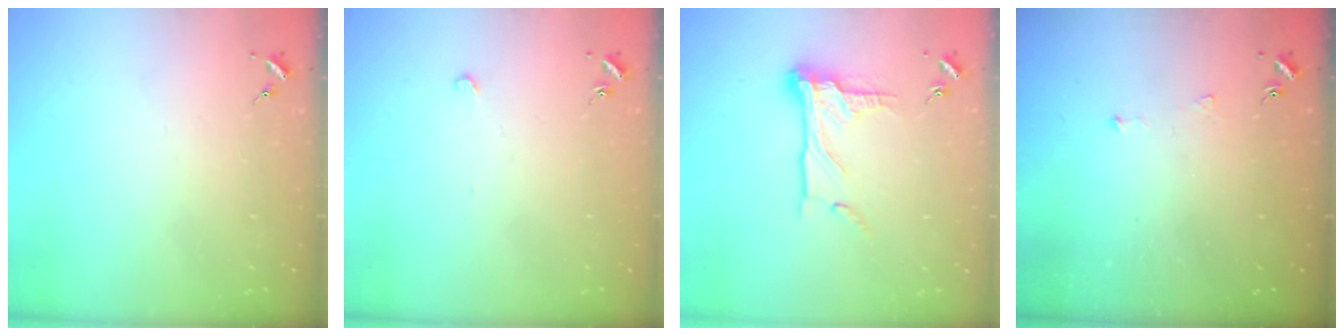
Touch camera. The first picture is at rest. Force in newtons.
{"total": 2.7, "press": 2.6, "slide": 0.3}
{"total": 13.2, "press": 13.2, "slide": 1.4}
{"total": 3.4, "press": 3.4, "slide": 0.2}